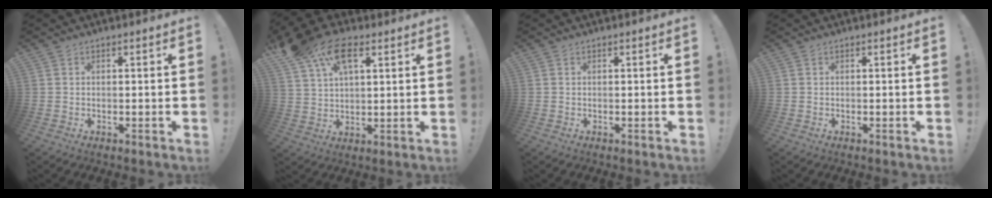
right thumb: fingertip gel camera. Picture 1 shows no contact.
{"total": 14.8, "force": [8.1, 8.2, 9.4], "torque": [-0.180, -0.031, 0.145]}
{"total": 0.0}
{"total": 0.0}